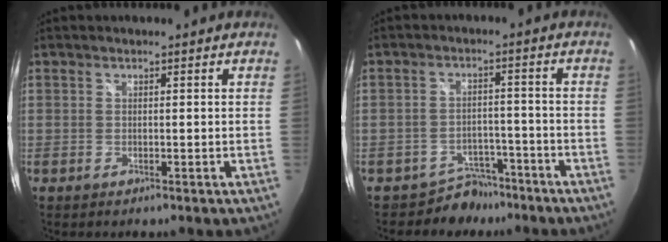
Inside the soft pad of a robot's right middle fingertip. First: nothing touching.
{"total": 5.7, "force": [-4.6, 3.3, -0.4], "torque": [0.006, 0.022, -0.070]}